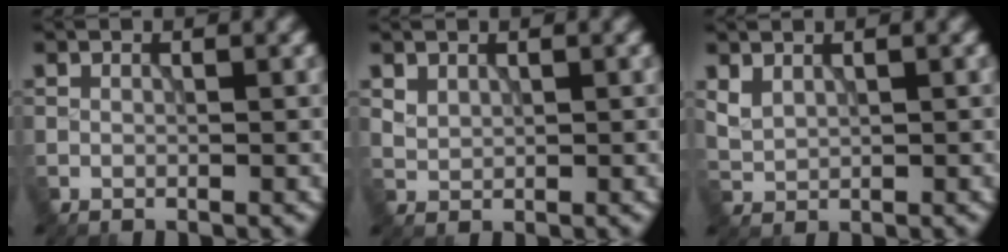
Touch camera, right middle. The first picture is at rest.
{"total": 1.1, "force": [0.8, 0.7, 0.3], "torque": [-0.007, -0.003, 0.022]}
{"total": 1.6, "force": [1.1, 0.8, 0.7], "torque": [-0.022, -0.002, 0.030]}